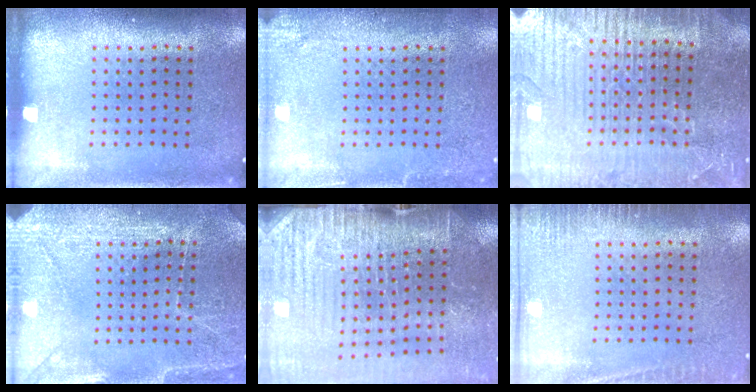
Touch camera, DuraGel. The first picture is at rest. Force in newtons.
{"total": 2.0, "press": 1.9, "slide": 0.1}
{"total": 4.8, "press": 4.5, "slide": 1.7}
{"total": 2.9, "press": 2.9, "slide": 0.3}
{"total": 4.1, "press": 4.0, "slide": 0.9}
{"total": 2.0, "press": 2.0, "slide": 0.3}